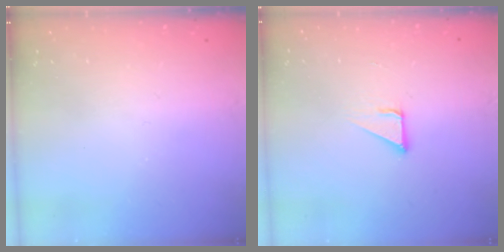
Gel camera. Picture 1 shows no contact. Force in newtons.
{"total": 2.1, "press": 2.1, "slide": 0.0}